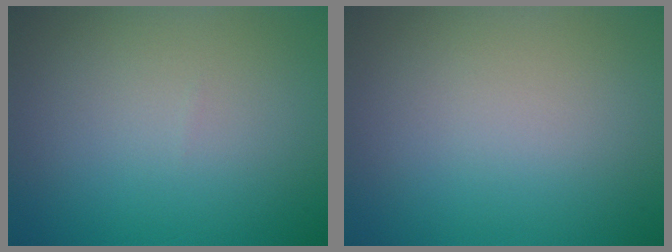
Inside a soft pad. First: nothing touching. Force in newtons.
{"total": 0.0}